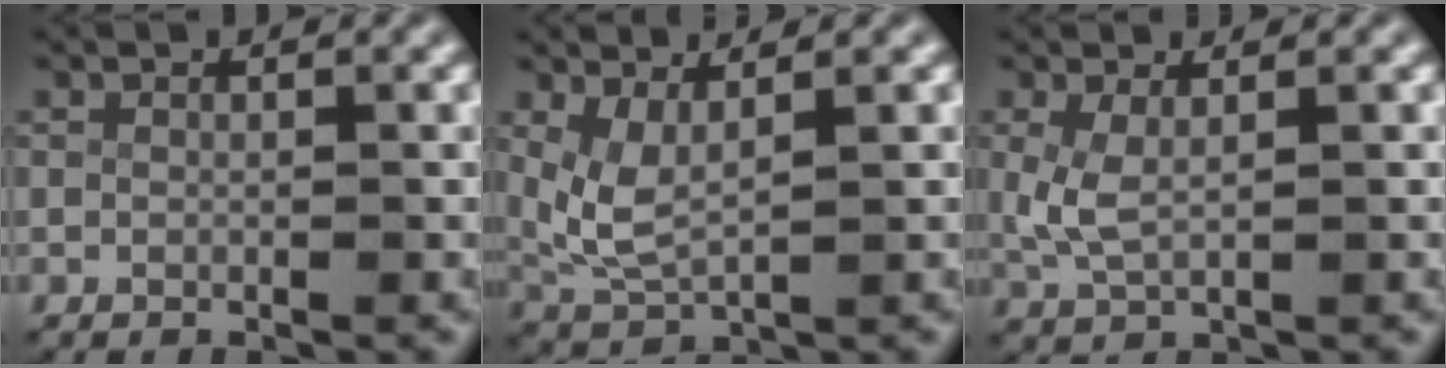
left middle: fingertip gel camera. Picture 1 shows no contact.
{"total": 4.9, "force": [0.9, 3.7, 3.2], "torque": [-0.092, -0.015, 0.025]}
{"total": 2.6, "force": [0.4, 1.3, 2.2], "torque": [-0.065, -0.012, 0.019]}